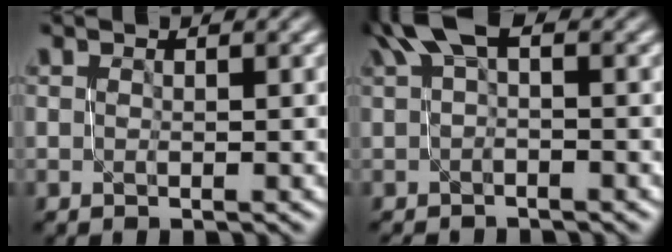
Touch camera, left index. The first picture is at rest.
{"total": 2.9, "force": [1.3, 0.8, 2.5], "torque": [-0.053, 0.005, 0.019]}